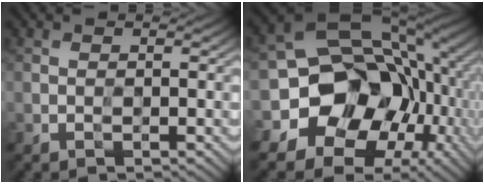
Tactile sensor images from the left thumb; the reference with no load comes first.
{"total": 15.8, "force": [-2.8, 13.4, 7.8], "torque": [-0.164, -0.028, -0.051]}